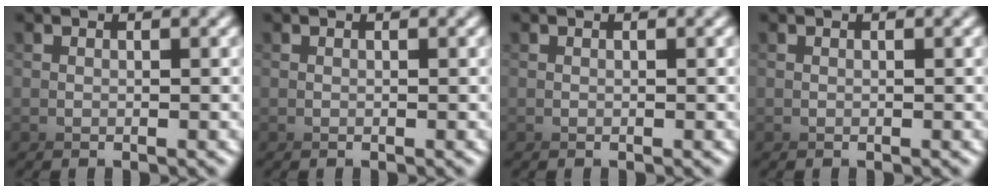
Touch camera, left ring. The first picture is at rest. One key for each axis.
{"total": 0.0}
{"total": 0.0}
{"total": 0.0}